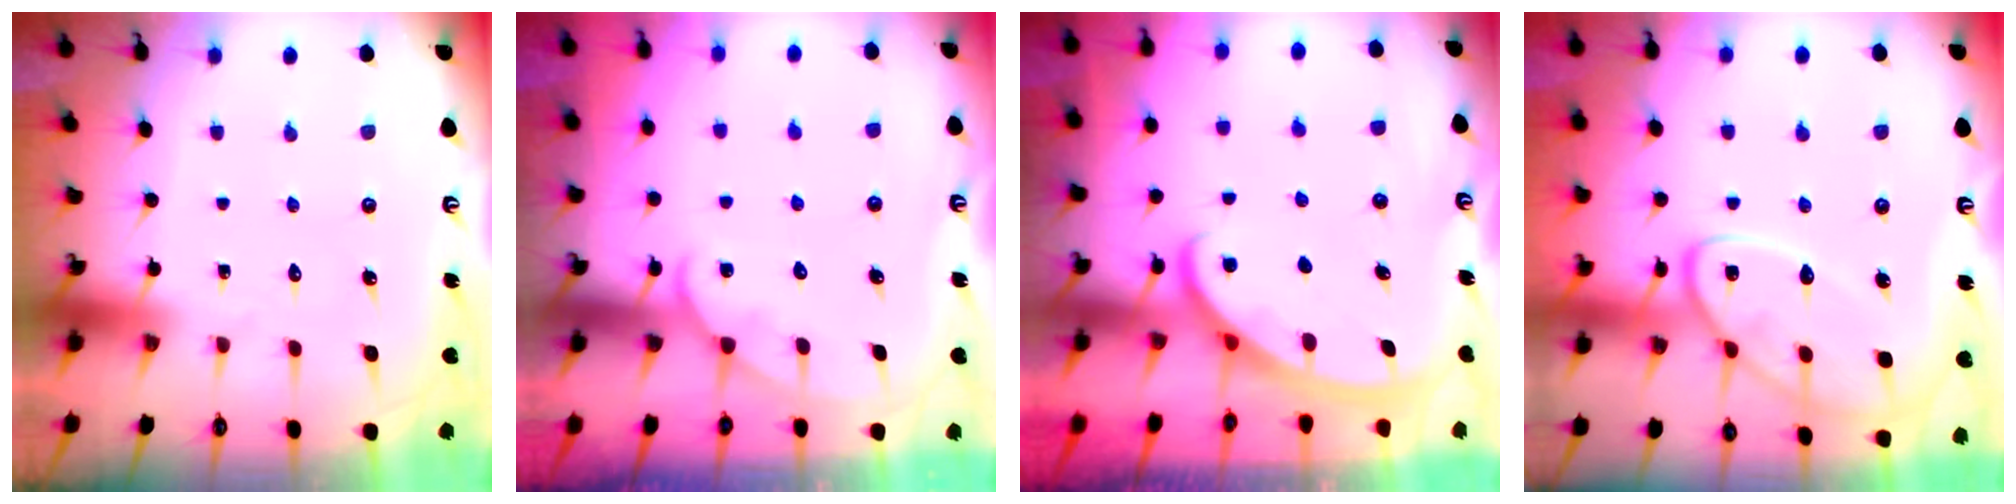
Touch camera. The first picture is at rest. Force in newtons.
{"total": 5.5, "press": 5.5, "slide": 0.6}
{"total": 2.9, "press": 2.8, "slide": 0.4}
{"total": 13.5, "press": 13.4, "slide": 1.2}